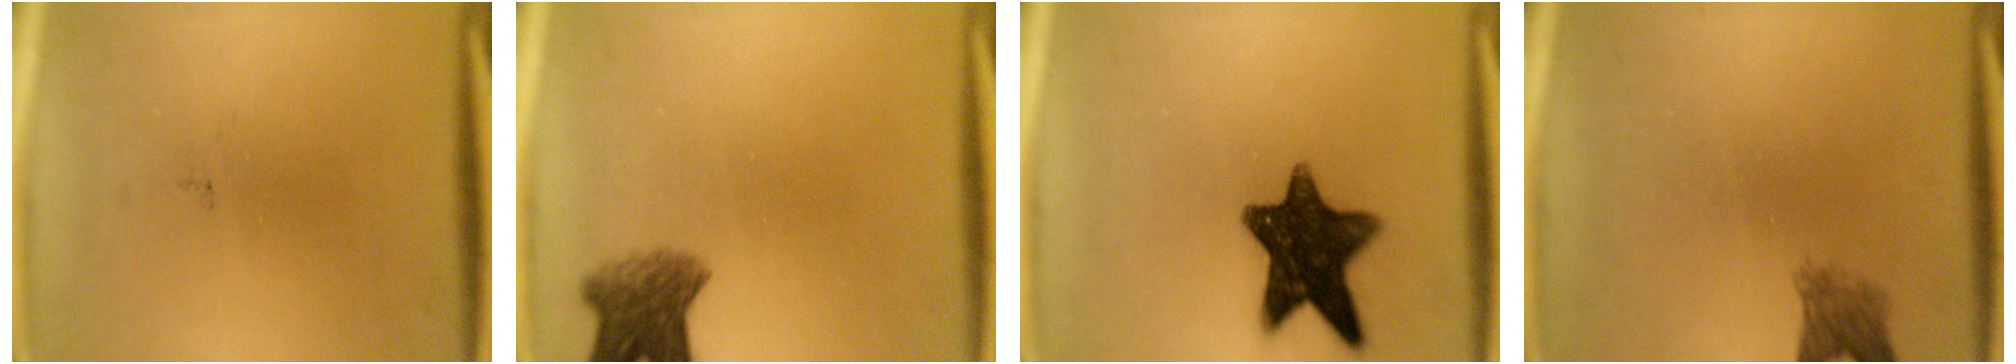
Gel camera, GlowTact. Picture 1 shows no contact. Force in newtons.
{"total": 5.5}
{"total": 12.7}
{"total": 2.9}